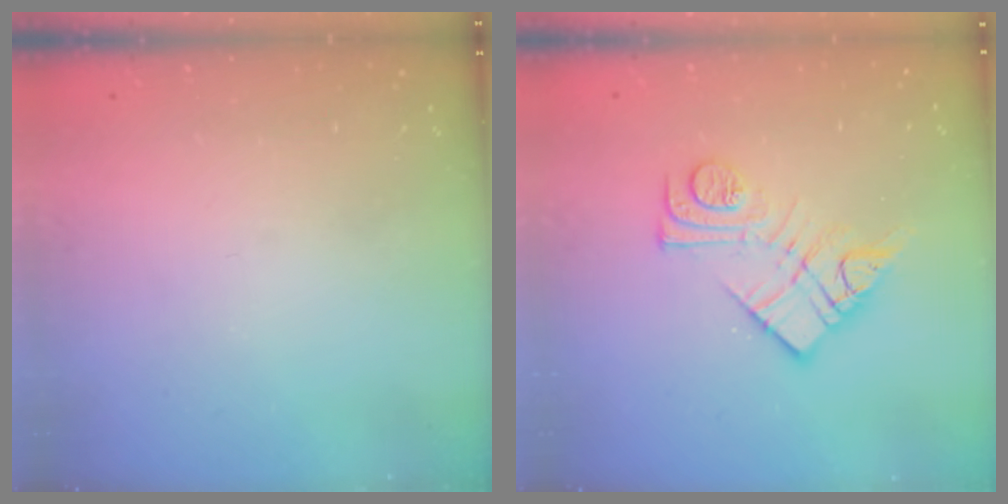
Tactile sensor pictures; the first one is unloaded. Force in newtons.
{"total": 12.8, "press": 12.8, "slide": 0.8}